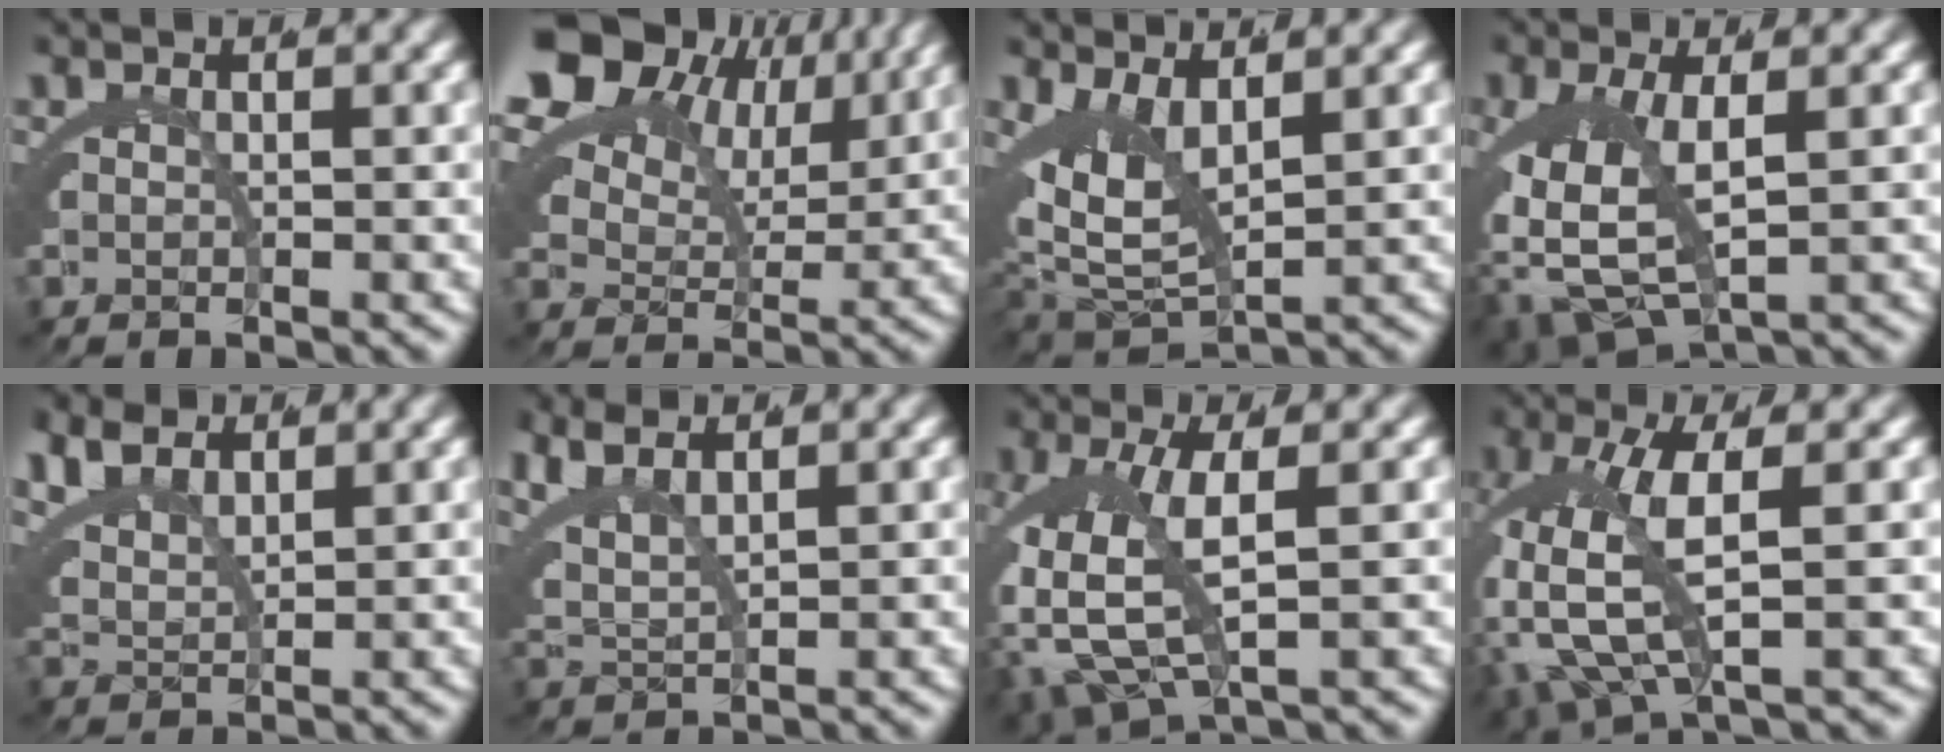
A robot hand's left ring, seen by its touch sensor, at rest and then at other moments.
{"total": 11.9, "force": [5.0, 8.3, 7.0], "torque": [-0.138, 0.003, 0.077]}
{"total": 8.3, "force": [1.7, 5.3, 6.2], "torque": [-0.133, -0.018, 0.037]}
{"total": 8.7, "force": [-2.3, 5.1, 6.7], "torque": [-0.160, -0.052, -0.006]}
{"total": 4.6, "force": [2.8, 2.8, 2.4], "torque": [-0.072, -0.010, 0.059]}
{"total": 4.9, "force": [2.6, 2.8, 3.0], "torque": [-0.082, -0.004, 0.052]}
{"total": 8.3, "force": [-0.5, 4.5, 6.9], "torque": [-0.163, -0.029, 0.012]}
{"total": 9.2, "force": [0.1, 5.0, 7.8], "torque": [-0.189, -0.030, 0.021]}